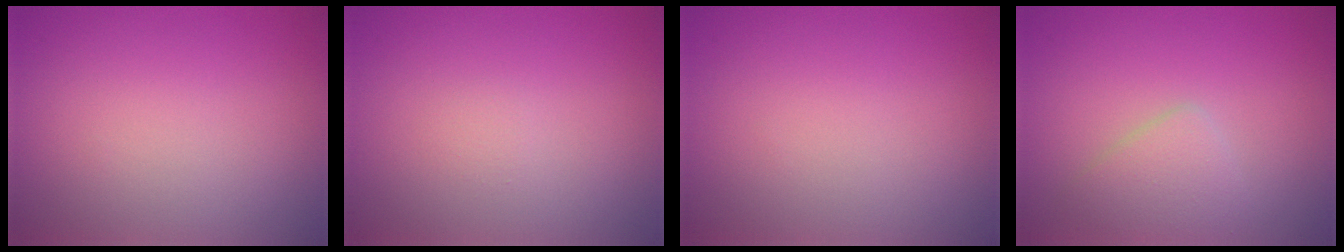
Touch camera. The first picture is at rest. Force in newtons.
{"total": 0.5, "press": 0.5, "slide": 0.1}
{"total": 0.0}
{"total": 2.4, "press": 2.4, "slide": 0.2}